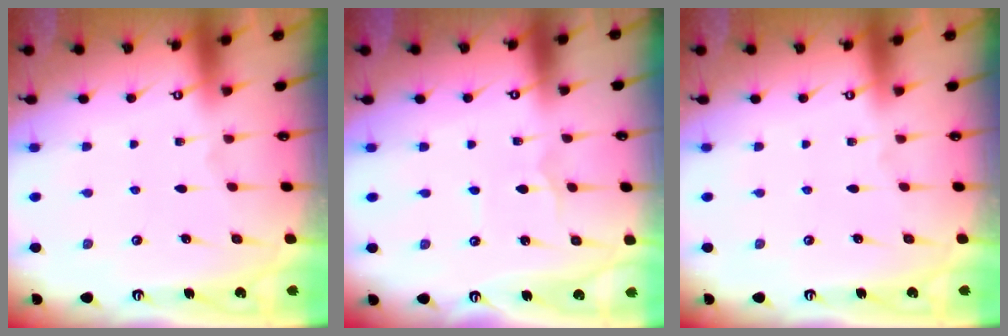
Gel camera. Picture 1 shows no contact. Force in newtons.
{"total": 1.1, "press": 1.1, "slide": 0.2}
{"total": 0.0}